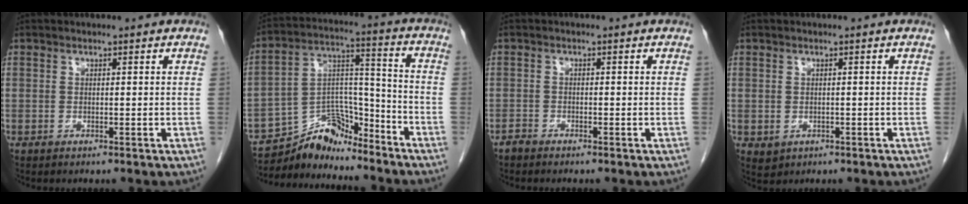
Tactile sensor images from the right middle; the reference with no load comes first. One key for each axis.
{"total": 10.4, "fx": -10.0, "fy": 2.8, "fz": 1.3, "tx": -0.021, "ty": 0.038, "tz": -0.184}
{"total": 1.0, "fx": -1.0, "fy": 0.2, "fz": 0.1, "tx": -0.003, "ty": 0.000, "tz": -0.022}
{"total": 1.6, "fx": -0.4, "fy": 1.4, "fz": 0.7, "tx": -0.012, "ty": 0.000, "tz": 0.005}